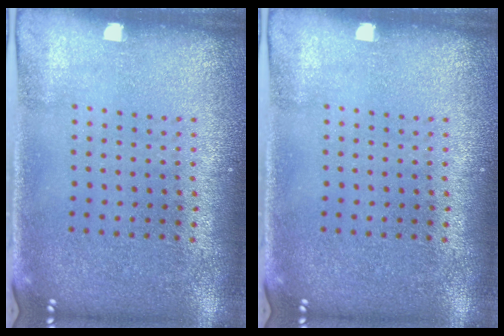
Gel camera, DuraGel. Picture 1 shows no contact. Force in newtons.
{"total": 0.0}